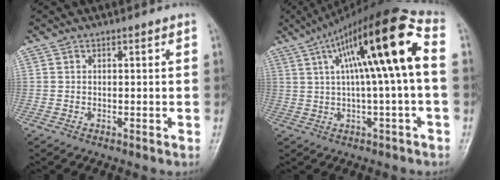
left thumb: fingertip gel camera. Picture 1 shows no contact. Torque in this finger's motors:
{"motor_torque": [0.57, 1.33, 2.16, -0.61, 0.36]}